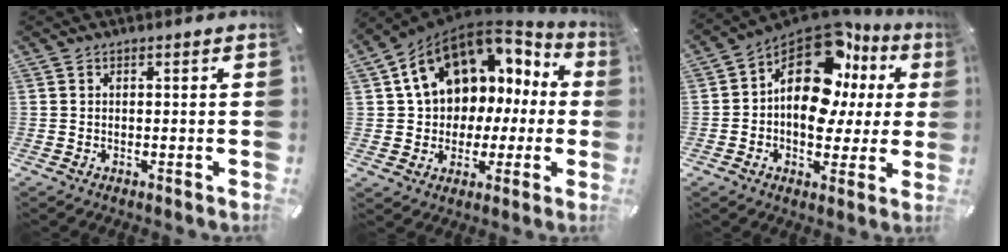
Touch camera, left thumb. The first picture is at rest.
{"total": 14.4, "force": [5.1, 11.5, 7.1], "torque": [-0.127, -0.024, 0.100]}
{"total": 18.3, "force": [5.8, 11.9, 12.7], "torque": [-0.209, -0.045, 0.098]}